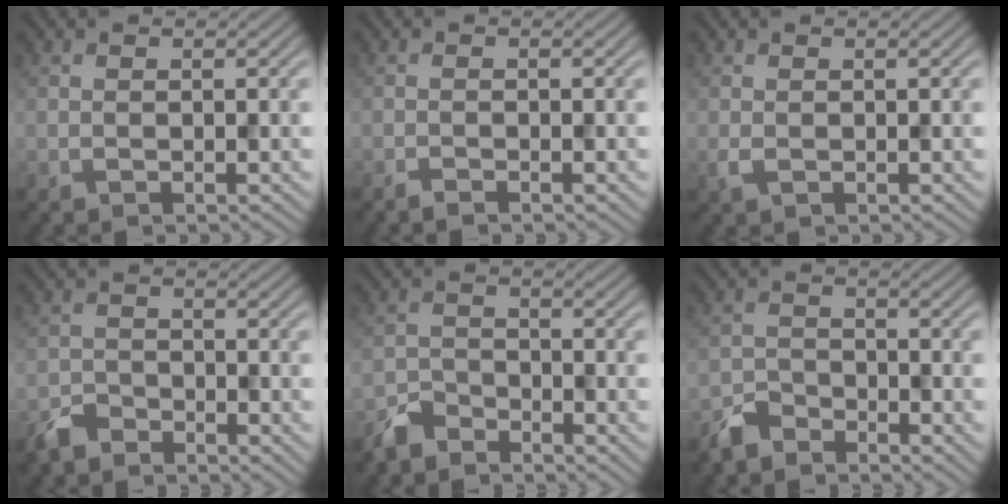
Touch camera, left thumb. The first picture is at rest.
{"total": 1.1, "force": [-1.1, 0.0, 0.4], "torque": [-0.008, -0.001, -0.021]}
{"total": 1.0, "force": [-0.3, 0.6, 0.7], "torque": [-0.023, -0.003, -0.003]}
{"total": 3.1, "force": [-2.7, 1.2, 0.8], "torque": [-0.017, -0.003, -0.064]}
{"total": 3.7, "force": [-3.3, 1.4, 0.8], "torque": [-0.019, -0.001, -0.078]}
{"total": 3.6, "force": [-3.2, 1.4, 0.9], "torque": [-0.021, -0.001, -0.075]}